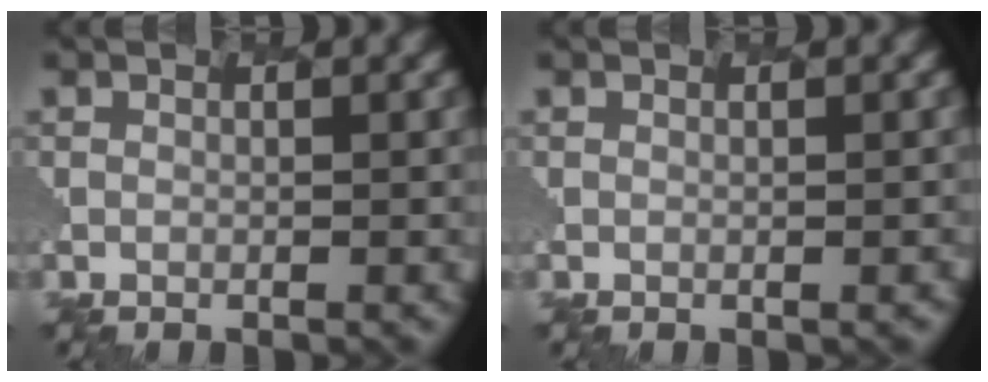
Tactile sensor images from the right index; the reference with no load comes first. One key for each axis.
{"total": 1.0, "fx": -0.2, "fy": 0.5, "fz": 0.9, "tx": -0.003, "ty": 0.002, "tz": 0.000}